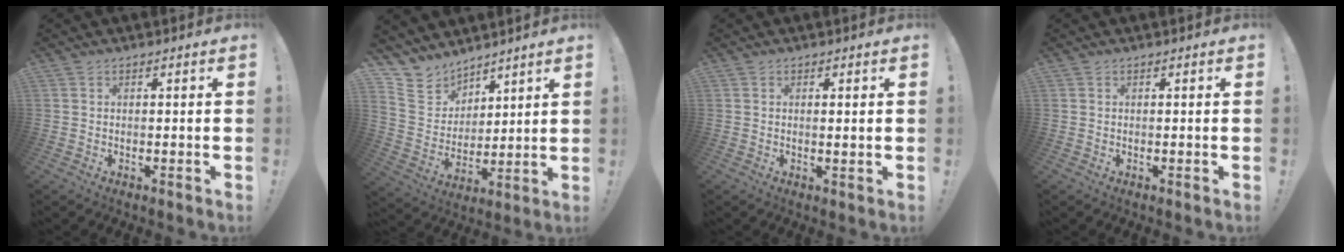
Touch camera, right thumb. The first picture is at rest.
{"total": 9.5, "force": [7.2, 6.1, 0.5], "torque": [-0.027, -0.066, 0.149]}
{"total": 1.2, "force": [0.6, 0.1, 1.0], "torque": [-0.004, -0.007, 0.007]}
{"total": 0.0}